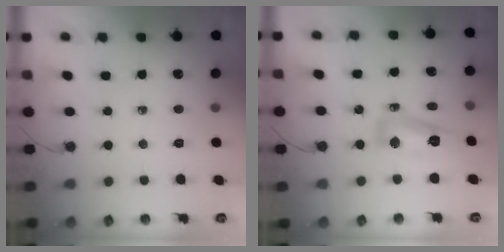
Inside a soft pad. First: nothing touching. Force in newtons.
{"total": 11.0, "press": 10.7, "slide": 2.7}